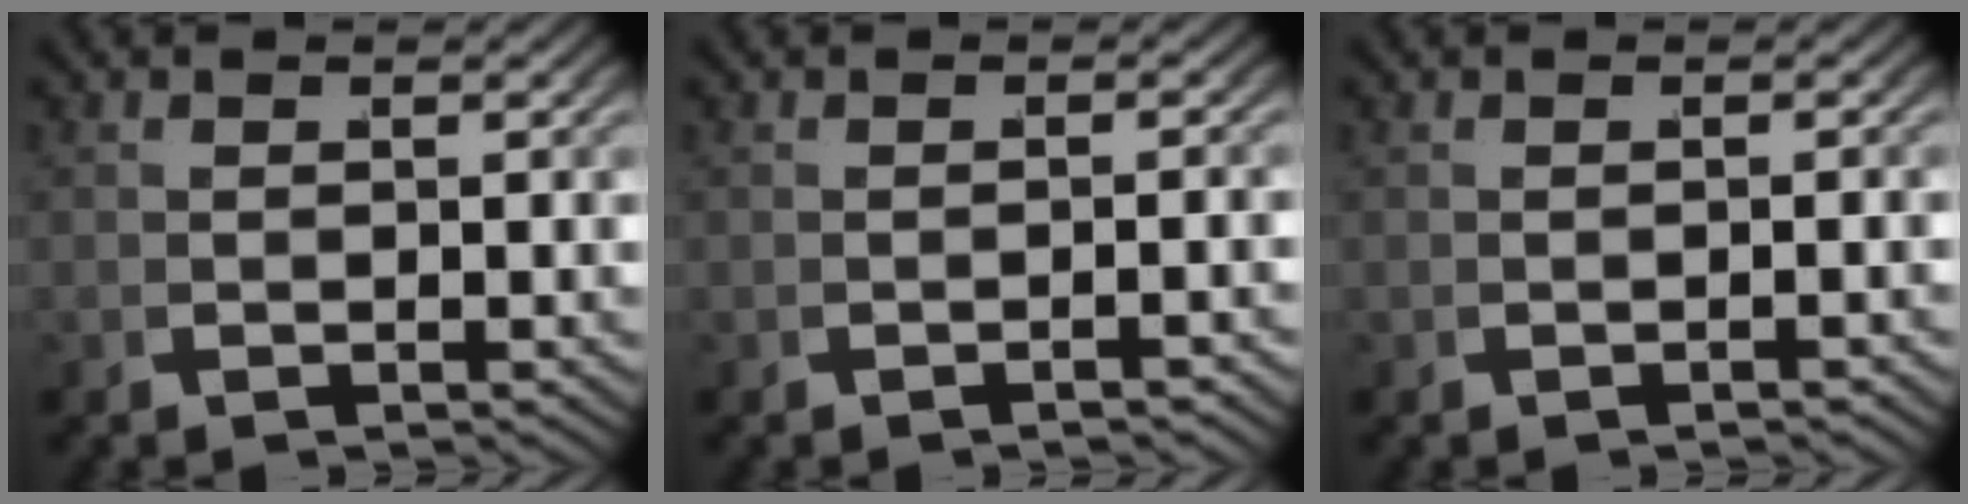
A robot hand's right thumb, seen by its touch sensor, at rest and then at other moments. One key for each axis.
{"total": 0.9, "fx": -0.9, "fy": -0.1, "fz": 0.4, "tx": -0.008, "ty": 0.006, "tz": -0.015}
{"total": 0.6, "fx": -0.6, "fy": 0.0, "fz": 0.2, "tx": -0.005, "ty": 0.004, "tz": -0.009}